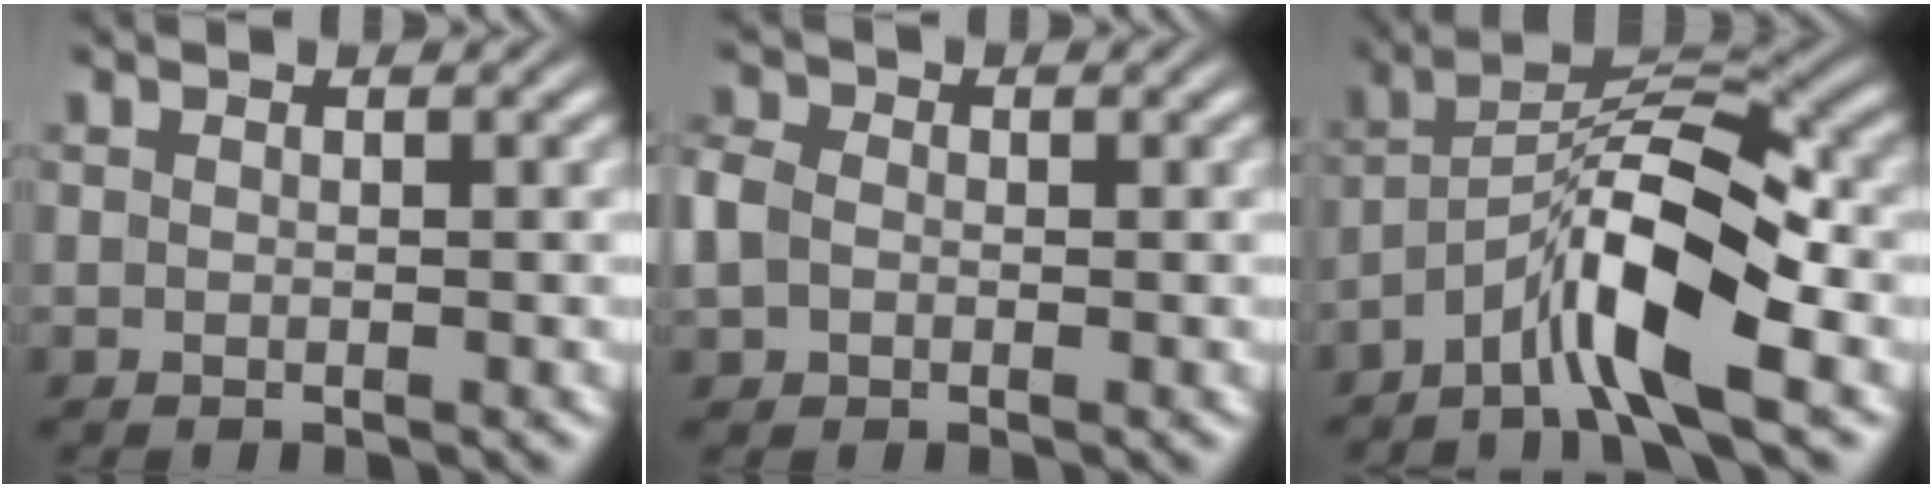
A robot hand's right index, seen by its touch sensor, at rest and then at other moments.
{"total": 2.6, "force": [-0.3, 2.3, 1.2], "torque": [-0.047, -0.012, 0.000]}
{"total": 7.9, "force": [-2.2, 3.3, 6.8], "torque": [-0.122, -0.005, -0.035]}